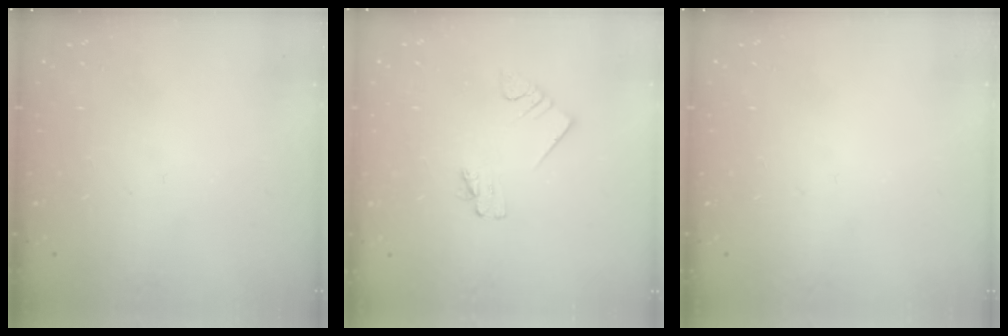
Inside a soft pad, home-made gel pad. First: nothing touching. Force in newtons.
{"total": 1.9, "press": 1.9, "slide": 0.1}
{"total": 0.0}